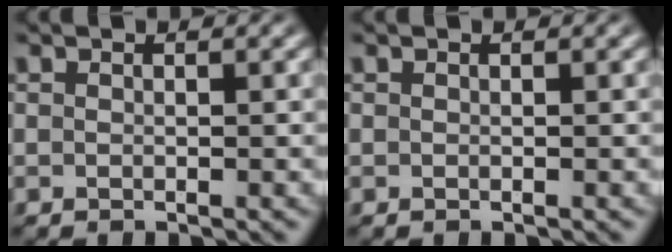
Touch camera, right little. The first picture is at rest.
{"total": 0.0}